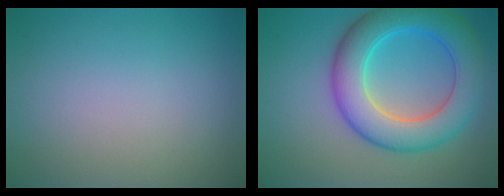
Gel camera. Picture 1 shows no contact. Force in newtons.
{"total": 8.3, "press": 8.3, "slide": 0.0}